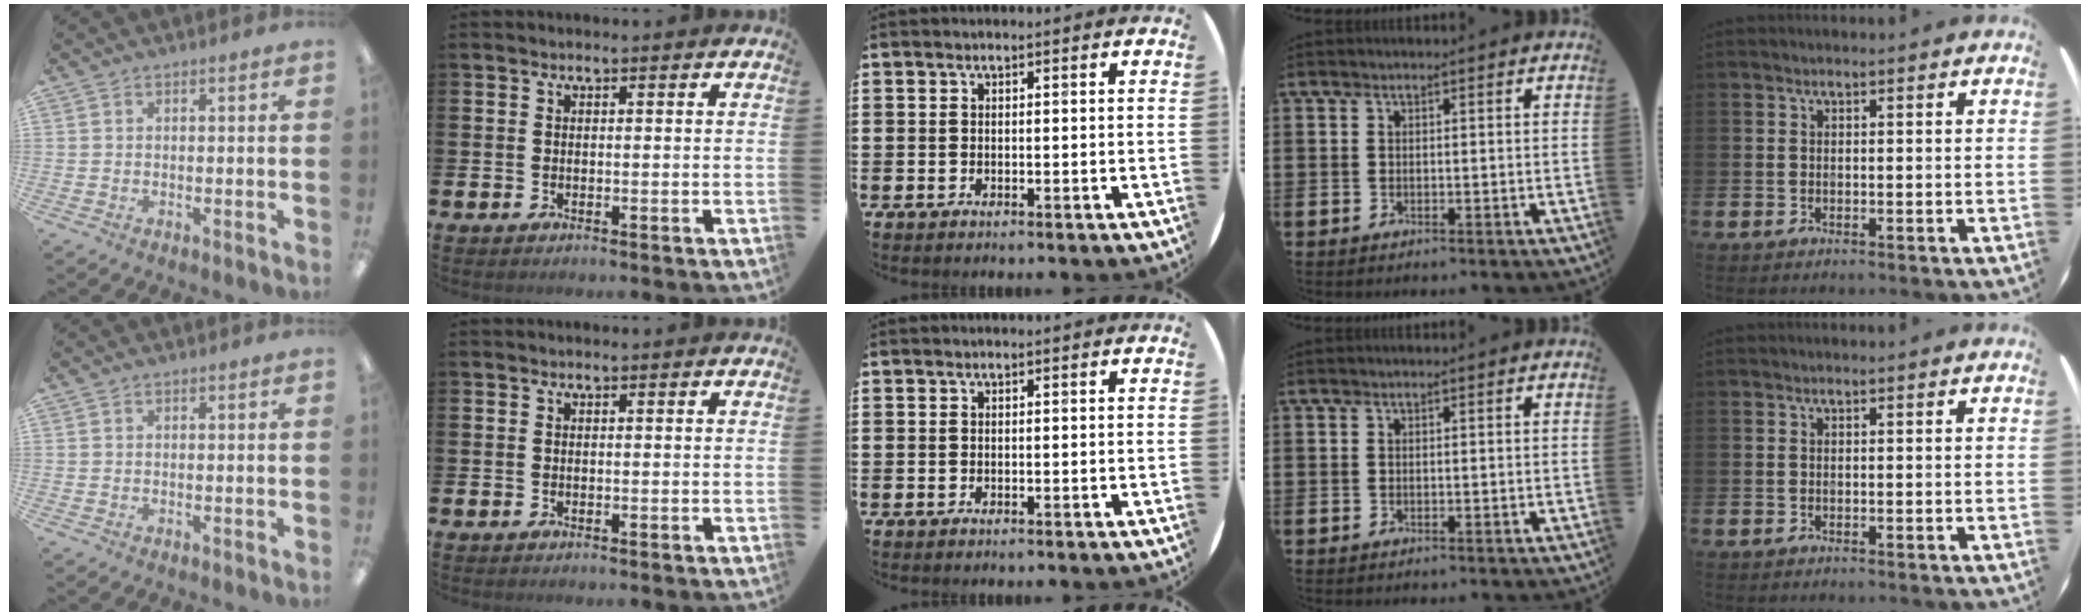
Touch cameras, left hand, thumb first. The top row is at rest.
{}